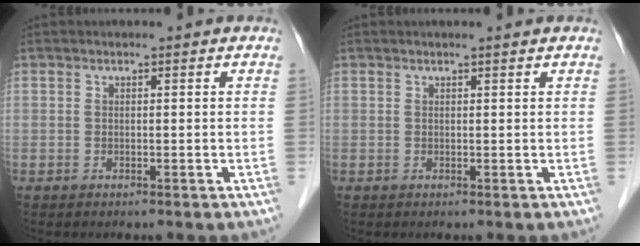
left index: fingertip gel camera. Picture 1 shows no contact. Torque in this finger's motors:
{"motor_torque": [0.23, -0.13, 0.05, 0.00]}